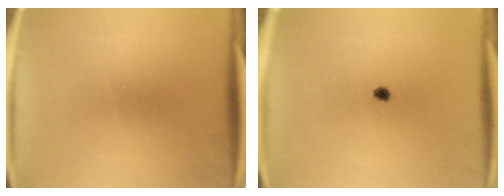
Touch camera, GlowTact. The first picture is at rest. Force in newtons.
{"total": 1.2}